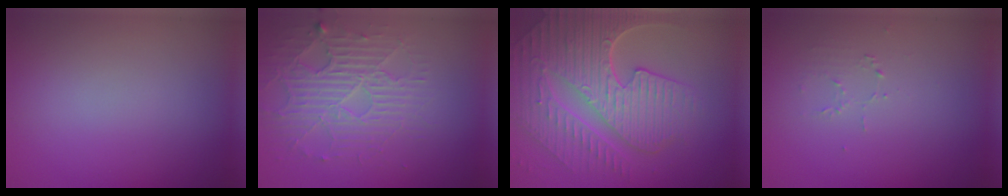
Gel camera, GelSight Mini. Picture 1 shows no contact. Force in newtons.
{"total": 3.8, "press": 3.4, "slide": 1.8}
{"total": 9.4, "press": 6.2, "slide": 7.0}
{"total": 0.7, "press": 0.4, "slide": 0.6}